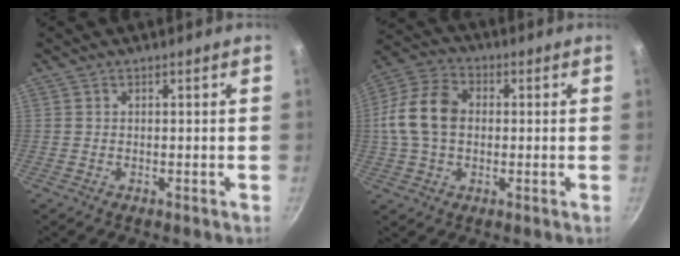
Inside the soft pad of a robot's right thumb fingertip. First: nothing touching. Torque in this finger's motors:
{"motor_torque": [0.43, 2.27, 1.65, -0.29, 0.34]}